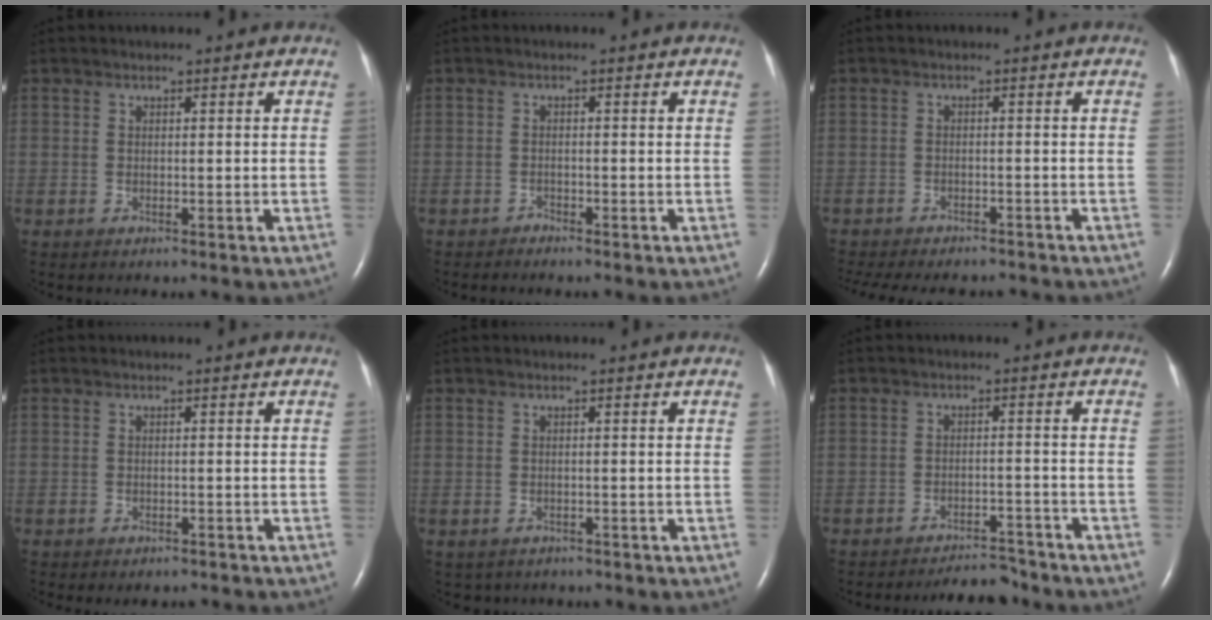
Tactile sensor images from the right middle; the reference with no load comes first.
{"total": 0.8, "force": [-0.7, 0.1, -0.1], "torque": [-0.001, -0.002, -0.014]}
{"total": 14.1, "force": [-12.4, 4.4, 5.2], "torque": [-0.123, -0.011, -0.160]}
{"total": 2.5, "force": [-2.3, 1.0, 0.6], "torque": [-0.008, -0.002, -0.026]}
{"total": 2.9, "force": [-2.2, 1.8, 0.4], "torque": [-0.008, 0.003, -0.025]}
{"total": 5.3, "force": [-5.2, 0.8, 0.5], "torque": [-0.005, 0.000, -0.083]}